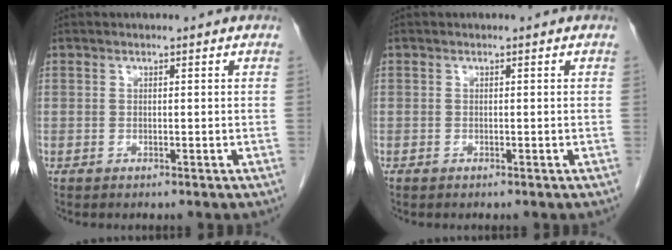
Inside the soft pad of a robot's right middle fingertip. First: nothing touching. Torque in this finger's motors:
{"motor_torque": [-0.63, -0.13, -0.02, -0.02]}